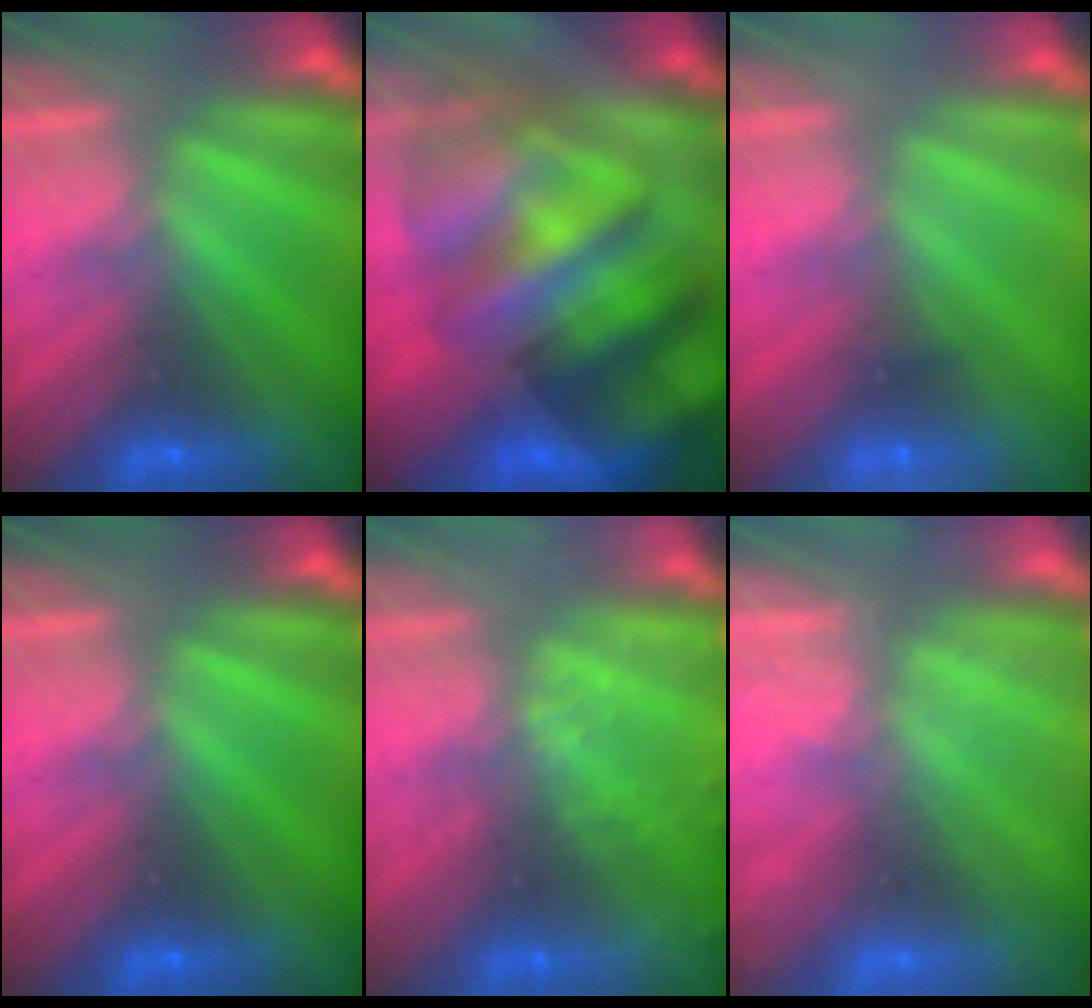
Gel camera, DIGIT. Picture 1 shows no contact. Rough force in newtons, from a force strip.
{"total": 9.4}
{"total": 1.9}
{"total": 0.0}
{"total": 2.4}
{"total": 2.4}